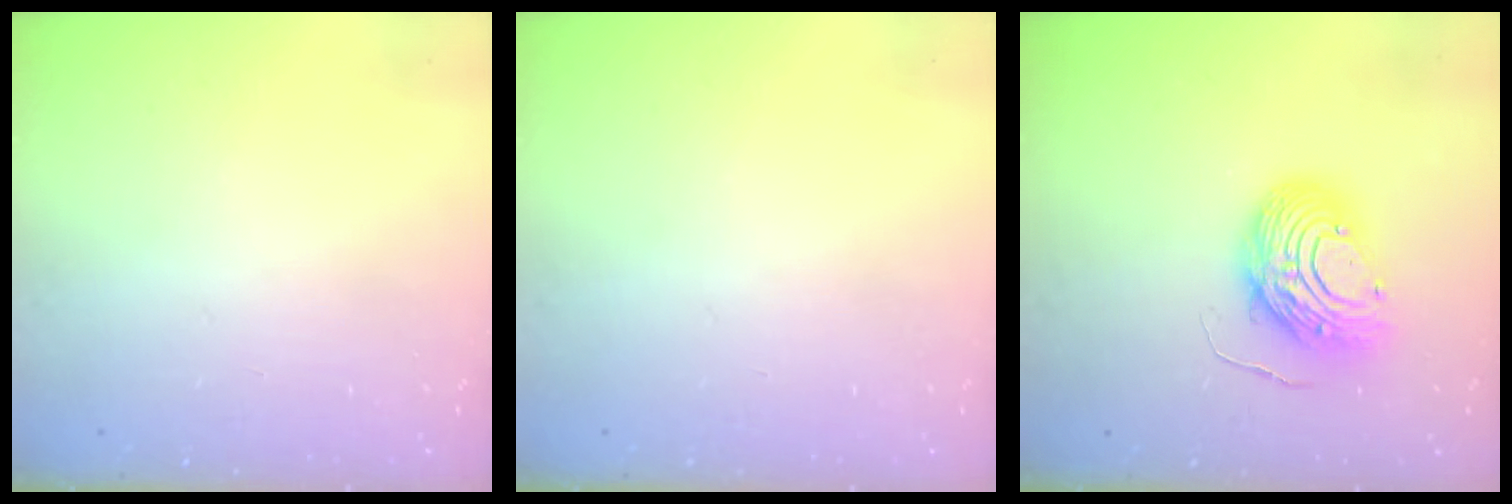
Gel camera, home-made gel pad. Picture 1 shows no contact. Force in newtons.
{"total": 0.0}
{"total": 11.5, "press": 11.5, "slide": 1.1}